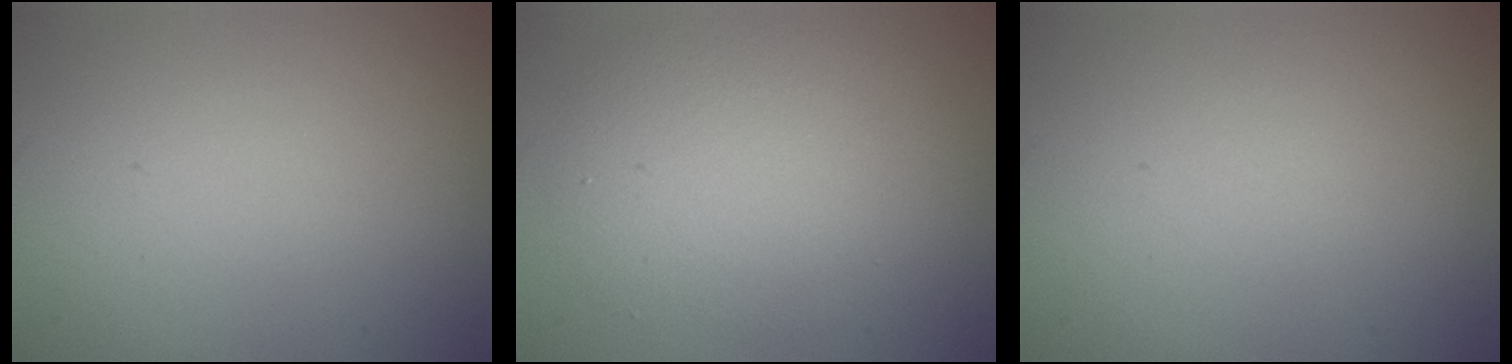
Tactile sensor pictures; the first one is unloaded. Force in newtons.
{"total": 5.5, "press": 5.5, "slide": 0.6}
{"total": 0.0}